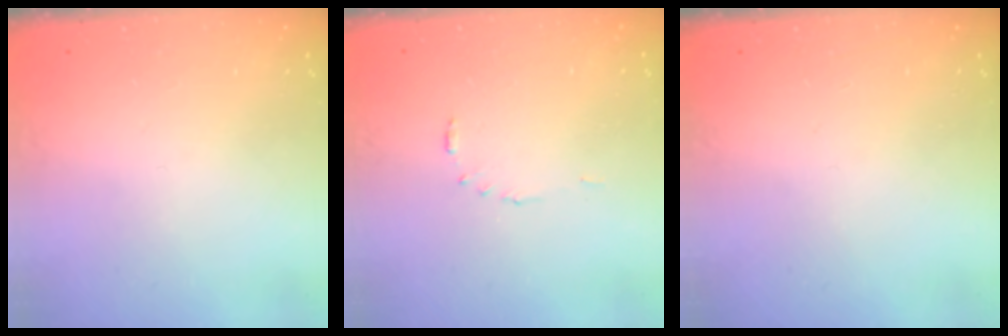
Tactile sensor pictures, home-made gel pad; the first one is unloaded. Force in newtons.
{"total": 4.5, "press": 4.5, "slide": 0.5}
{"total": 0.0}